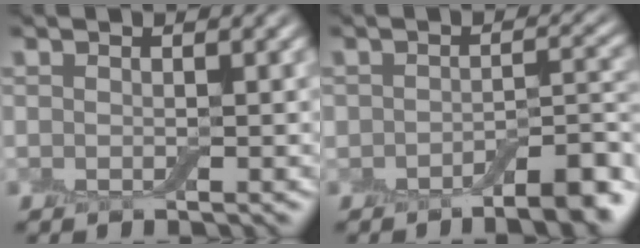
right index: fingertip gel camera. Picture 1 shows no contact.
{"total": 5.5, "force": [-3.7, 1.5, 3.8], "torque": [-0.046, 0.004, -0.054]}